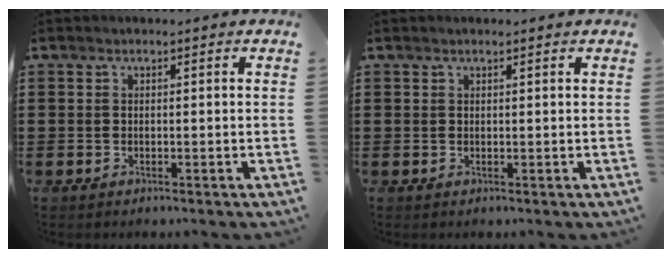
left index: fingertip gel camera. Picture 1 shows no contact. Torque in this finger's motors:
{"motor_torque": [0.13, 0.02, -0.01, 0.00]}